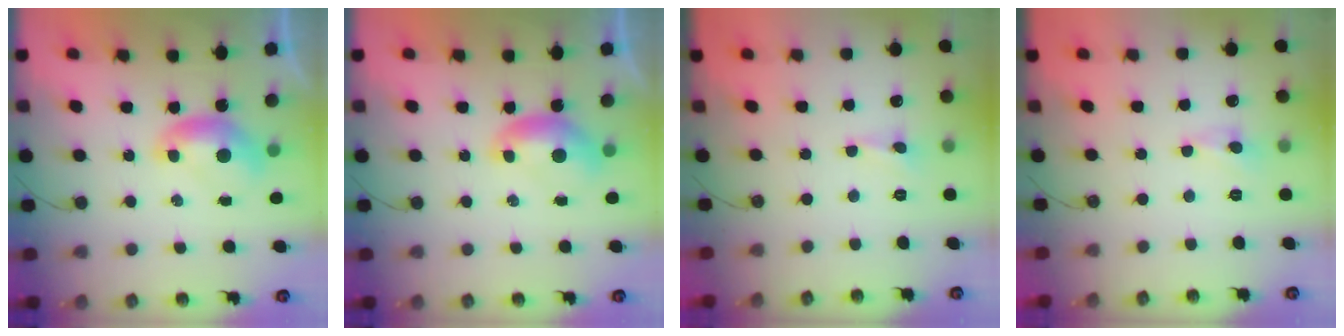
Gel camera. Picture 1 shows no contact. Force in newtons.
{"total": 0.0}
{"total": 0.6, "press": 0.5, "slide": 0.2}
{"total": 2.5, "press": 2.4, "slide": 0.8}